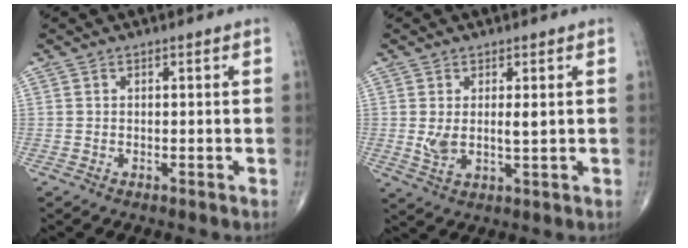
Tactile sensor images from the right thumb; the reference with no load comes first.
{"total": 4.9, "force": [0.7, 2.0, 4.4], "torque": [-0.081, -0.010, 0.019]}